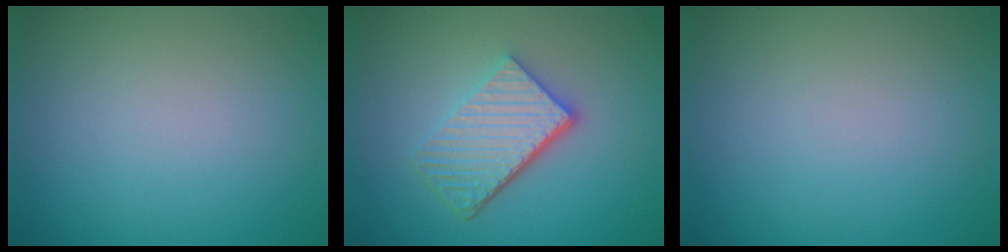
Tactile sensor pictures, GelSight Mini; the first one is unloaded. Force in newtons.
{"total": 4.9, "press": 3.6, "slide": 3.3}
{"total": 0.0}